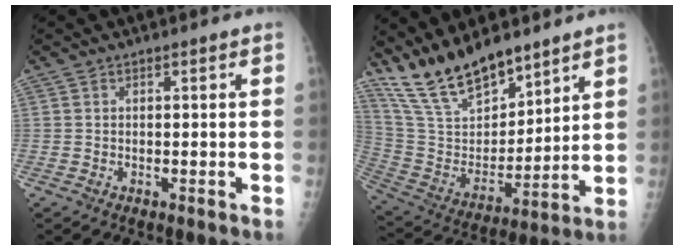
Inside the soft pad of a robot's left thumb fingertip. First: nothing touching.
{"total": 17.4, "force": [14.1, 6.2, 8.1], "torque": [-0.117, -0.072, 0.276]}